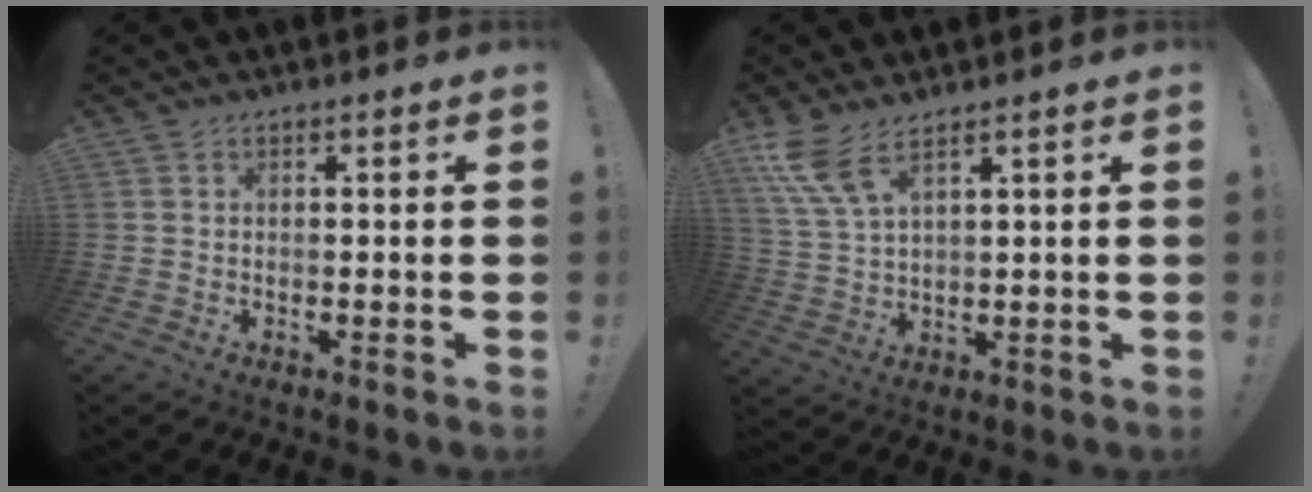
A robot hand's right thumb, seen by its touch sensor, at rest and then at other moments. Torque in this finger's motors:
{"motor_torque": [-0.34, 0.69, 0.19, 0.05, 0.03]}